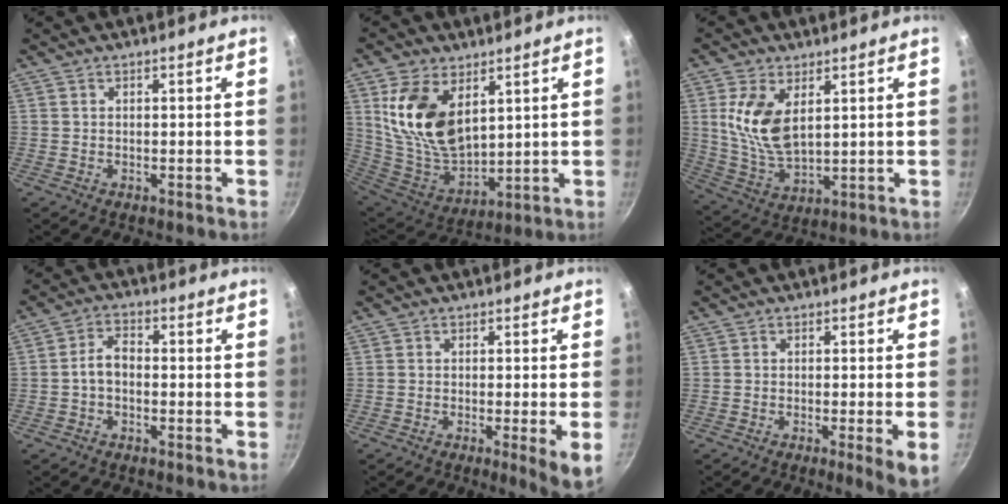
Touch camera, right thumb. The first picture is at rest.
{"total": 17.1, "force": [6.1, 10.1, 12.4], "torque": [-0.218, -0.048, 0.134]}
{"total": 11.5, "force": [3.3, 6.2, 9.1], "torque": [-0.176, -0.026, 0.074]}
{"total": 4.3, "force": [-1.1, 2.7, 3.2], "torque": [-0.054, 0.026, -0.028]}
{"total": 6.0, "force": [-1.7, 0.4, 5.7], "torque": [-0.084, -0.003, -0.023]}
{"total": 5.3, "force": [-1.7, 0.3, 5.0], "torque": [-0.074, 0.000, -0.024]}